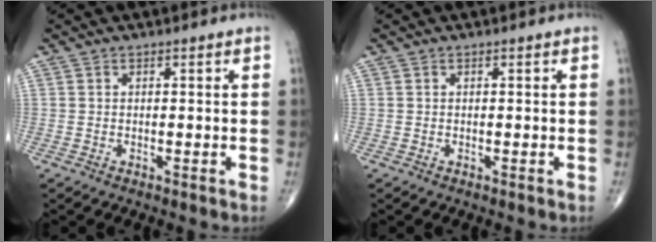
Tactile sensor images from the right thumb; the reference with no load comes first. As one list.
[{"total": 0.0}]